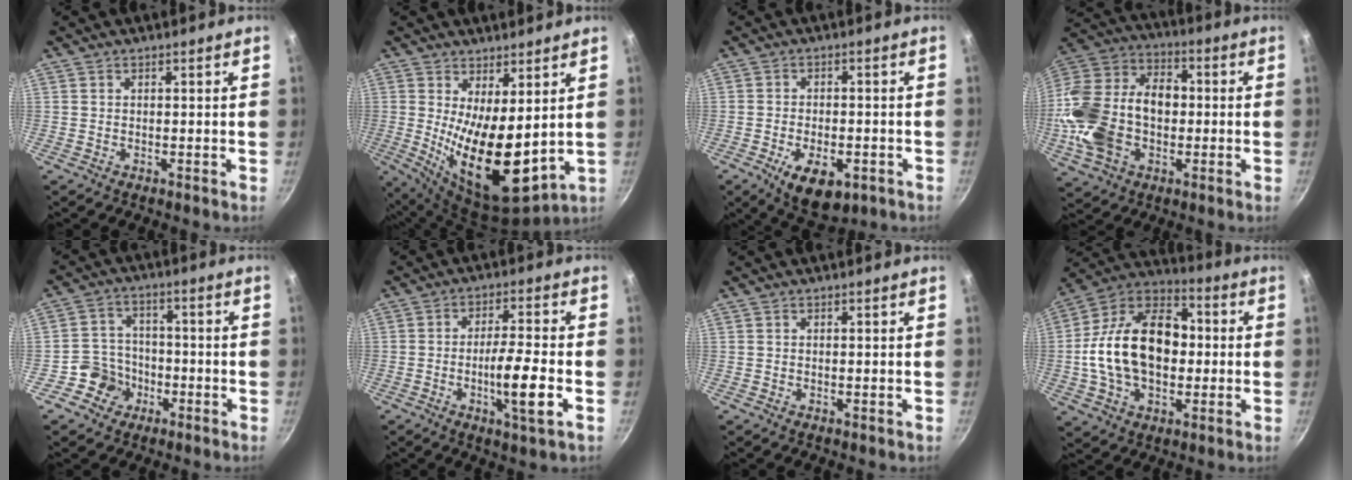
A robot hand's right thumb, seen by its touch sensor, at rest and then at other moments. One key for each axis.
{"total": 15.0, "fx": 2.0, "fy": 6.2, "fz": 13.5, "tx": -0.212, "ty": -0.048, "tz": 0.050}
{"total": 10.1, "fx": -4.2, "fy": 5.3, "fz": 7.5, "tx": -0.103, "ty": 0.009, "tz": -0.054}
{"total": 22.3, "fx": -2.5, "fy": 15.6, "fz": 15.8, "tx": -0.292, "ty": 0.048, "tz": -0.049}
{"total": 6.9, "fx": -3.2, "fy": 6.0, "fz": 1.3, "tx": 0.006, "ty": 0.037, "tz": -0.062}
{"total": 9.0, "fx": -2.7, "fy": 1.2, "fz": 8.5, "tx": -0.146, "ty": 0.014, "tz": -0.049}
{"total": 0.0}
{"total": 21.9, "fx": -0.4, "fy": 14.5, "fz": 16.3, "tx": -0.256, "ty": 0.043, "tz": -0.019}